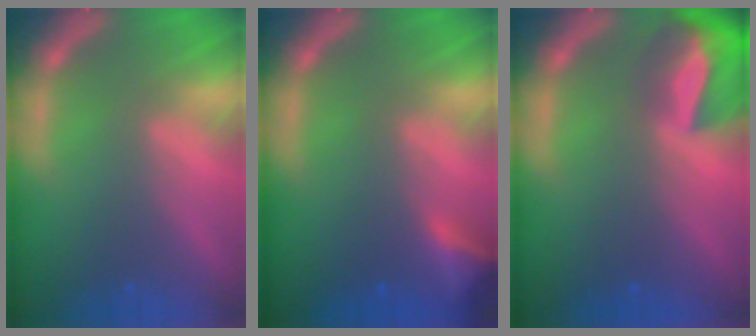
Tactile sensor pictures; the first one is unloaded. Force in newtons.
{"total": 2.9}
{"total": 8.5}